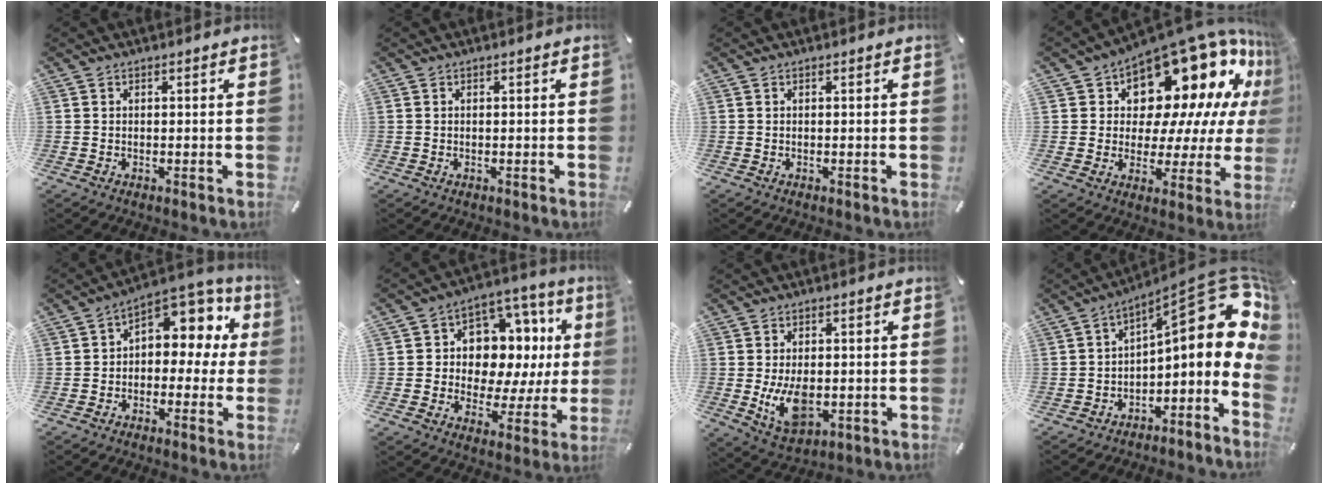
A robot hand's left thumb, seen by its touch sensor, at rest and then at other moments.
{"total": 0.0}
{"total": 0.0}
{"total": 20.3, "force": [12.9, 10.9, 11.3], "torque": [-0.159, -0.105, 0.221]}
{"total": 8.2, "force": [3.2, 5.7, 5.0], "torque": [-0.068, -0.030, 0.055]}
{"total": 11.7, "force": [3.8, 9.3, 6.1], "torque": [-0.080, -0.050, 0.073]}
{"total": 9.2, "force": [-0.9, 5.7, 7.1], "torque": [-0.143, -0.008, -0.015]}
{"total": 18.9, "force": [7.2, 8.3, 15.3], "torque": [-0.183, -0.063, 0.120]}